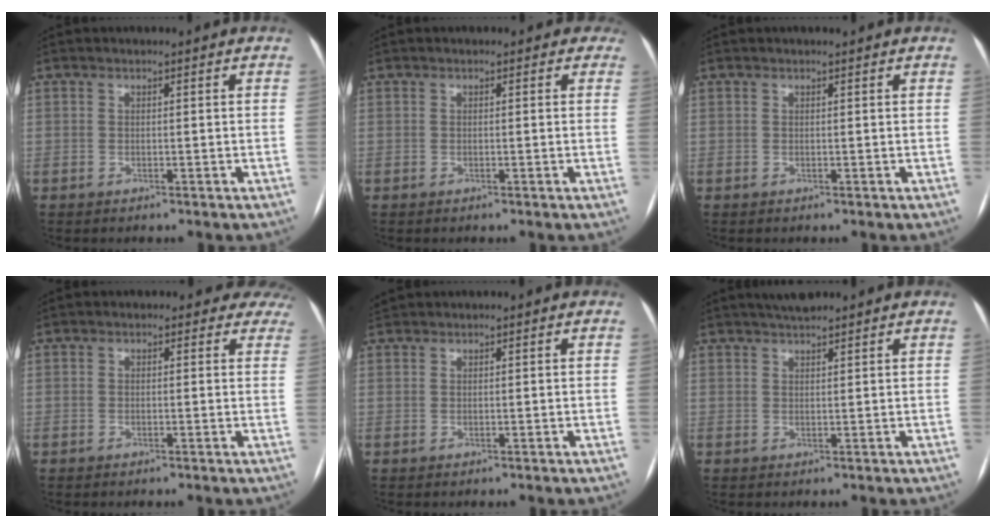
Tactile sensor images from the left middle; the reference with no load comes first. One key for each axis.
{"total": 1.7, "fx": 1.2, "fy": 1.2, "fz": -0.1, "tx": 0.018, "ty": 0.003, "tz": -0.001}
{"total": 0.7, "fx": 0.6, "fy": -0.4, "fz": 0.0, "tx": 0.001, "ty": 0.005, "tz": 0.011}
{"total": 5.9, "fx": 5.2, "fy": 2.9, "fz": 0.0, "tx": 0.040, "ty": -0.001, "tz": 0.025}
{"total": 1.4, "fx": 1.4, "fy": 0.3, "fz": 0.2, "tx": -0.010, "ty": 0.022, "tz": 0.029}
{"total": 3.3, "fx": 3.0, "fy": 0.3, "fz": 1.5, "tx": -0.024, "ty": 0.016, "tz": 0.050}